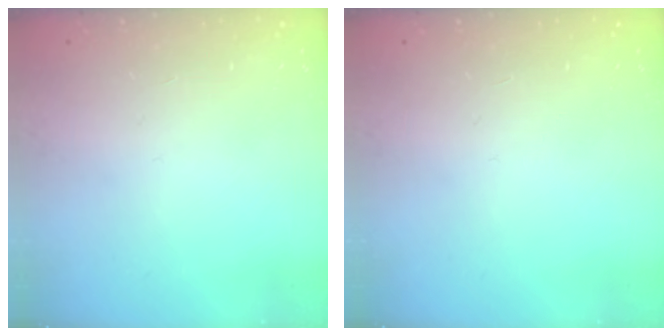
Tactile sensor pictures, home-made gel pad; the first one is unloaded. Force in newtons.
{"total": 0.0}